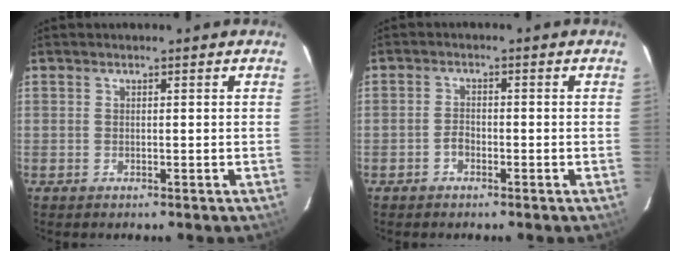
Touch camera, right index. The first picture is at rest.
{"total": 1.9, "force": [-1.1, 1.1, 1.0], "torque": [-0.020, 0.005, -0.023]}